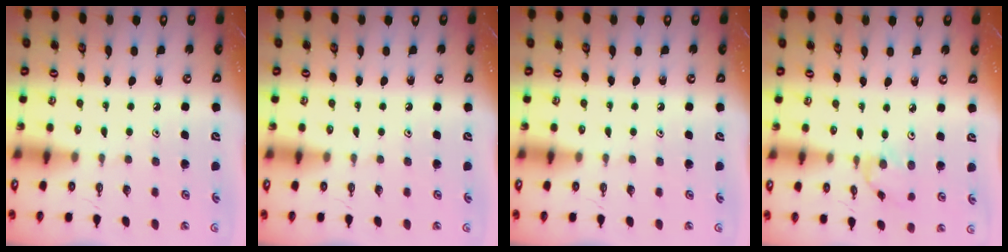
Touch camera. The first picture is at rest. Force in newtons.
{"total": 0.0}
{"total": 0.0}
{"total": 1.3, "press": 1.2, "slide": 0.4}